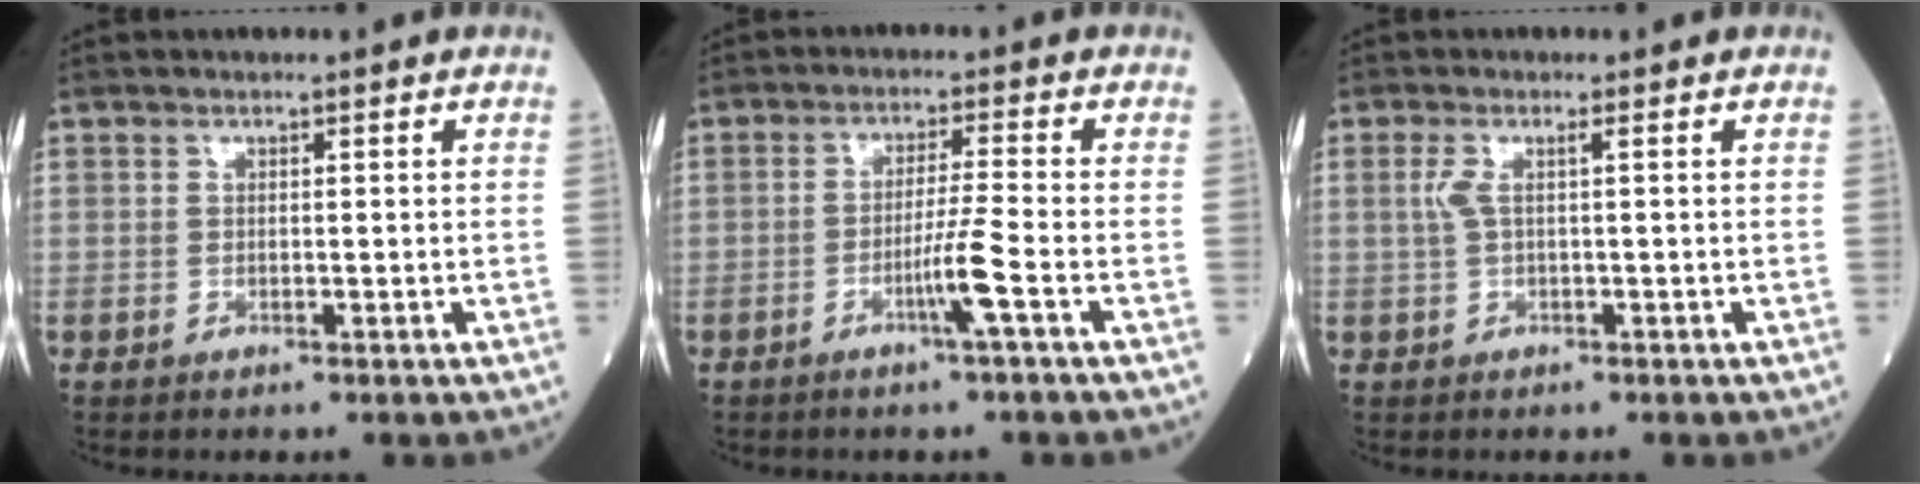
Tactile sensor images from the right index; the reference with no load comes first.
{"total": 4.7, "force": [-2.1, -1.2, 4.0], "torque": [-0.079, -0.005, -0.040]}
{"total": 1.9, "force": [0.2, 0.1, 1.9], "torque": [-0.046, 0.008, 0.005]}